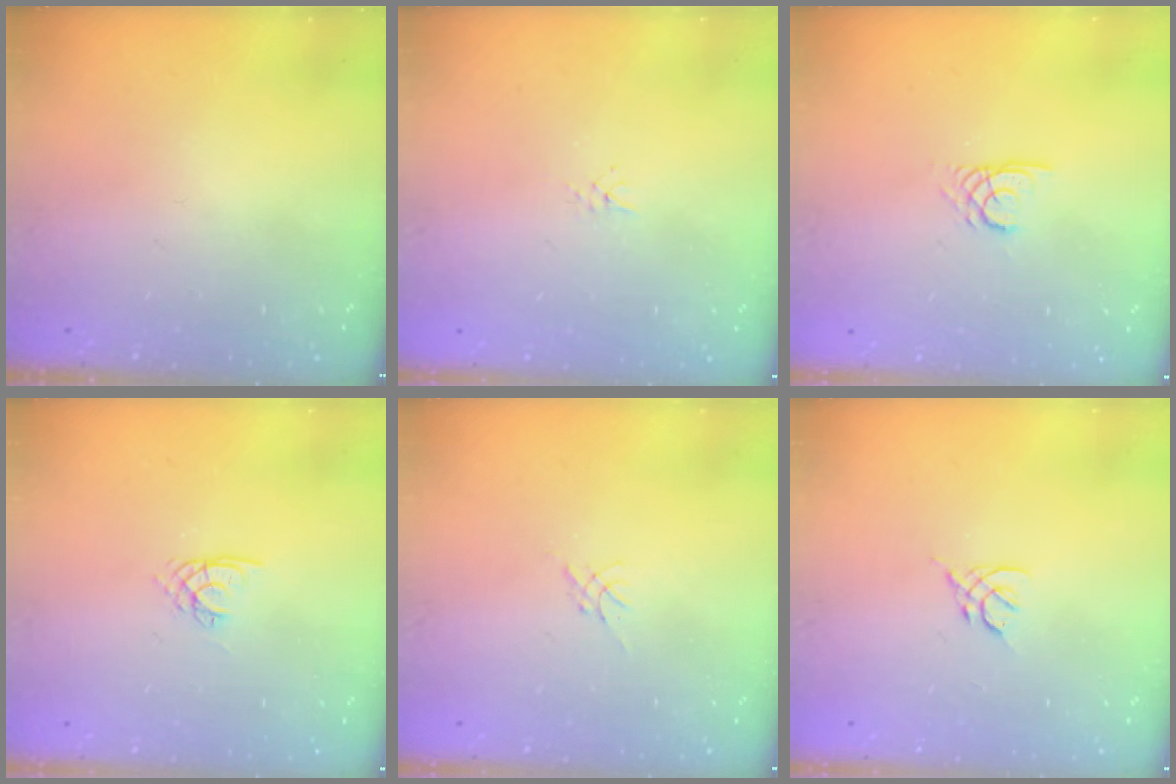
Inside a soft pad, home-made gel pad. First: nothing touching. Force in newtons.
{"total": 1.9, "press": 1.9, "slide": 0.3}
{"total": 2.4, "press": 2.4, "slide": 0.2}
{"total": 1.8, "press": 1.8, "slide": 0.2}
{"total": 0.0}
{"total": 2.2, "press": 2.1, "slide": 0.6}